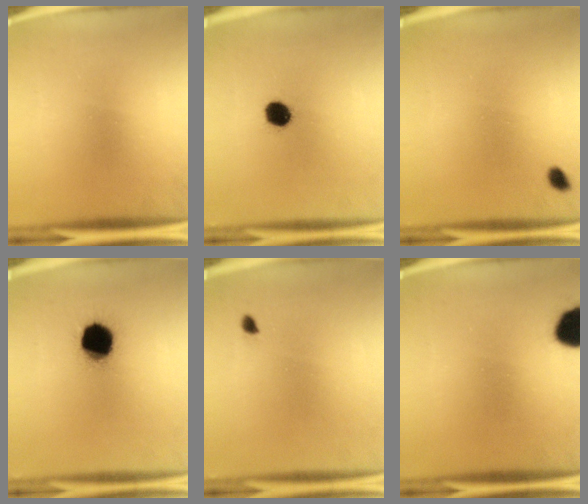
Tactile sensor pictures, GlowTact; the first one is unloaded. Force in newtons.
{"total": 5.9}
{"total": 1.3}
{"total": 12.7}
{"total": 0.9}
{"total": 10.4}